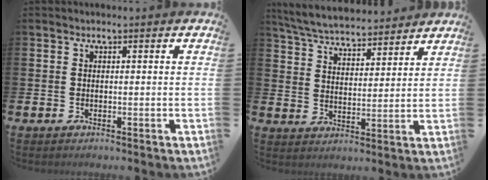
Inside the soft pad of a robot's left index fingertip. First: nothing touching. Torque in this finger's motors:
{"motor_torque": [1.08, -1.06, 0.29, 0.09]}